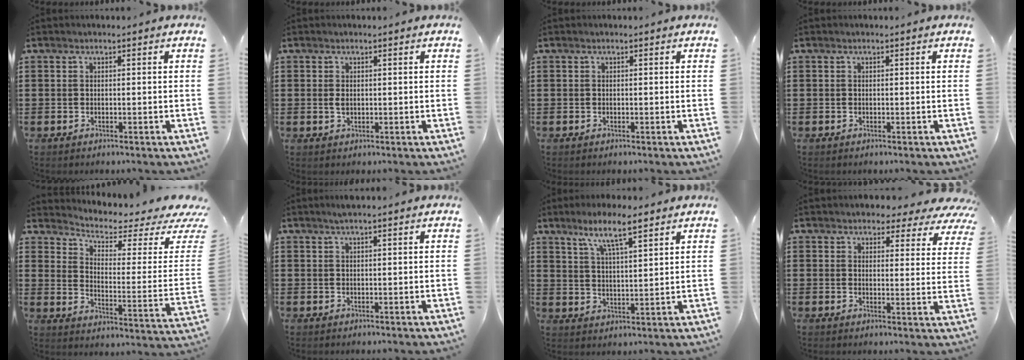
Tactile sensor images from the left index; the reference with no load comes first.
{"total": 1.2, "force": [0.2, 0.7, 1.0], "torque": [-0.021, 0.003, 0.002]}
{"total": 0.0}
{"total": 0.0}
{"total": 3.7, "force": [2.8, 1.1, 2.2], "torque": [-0.049, -0.038, 0.039]}
{"total": 1.3, "force": [1.0, 0.0, 0.9], "torque": [-0.018, 0.000, 0.019]}
{"total": 7.1, "force": [5.2, 0.9, 4.7], "torque": [-0.099, -0.010, 0.089]}
{"total": 4.0, "force": [3.7, 1.4, 0.9], "torque": [-0.020, -0.020, 0.061]}